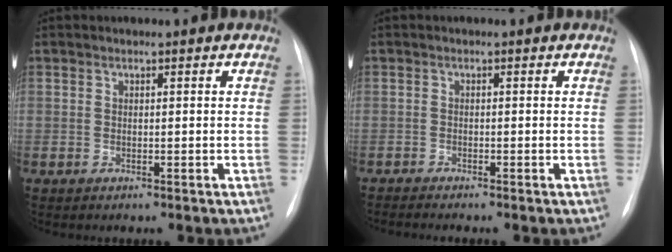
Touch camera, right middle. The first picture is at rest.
{"total": 1.7, "force": [-1.6, -0.3, 0.5], "torque": [-0.008, -0.004, -0.027]}